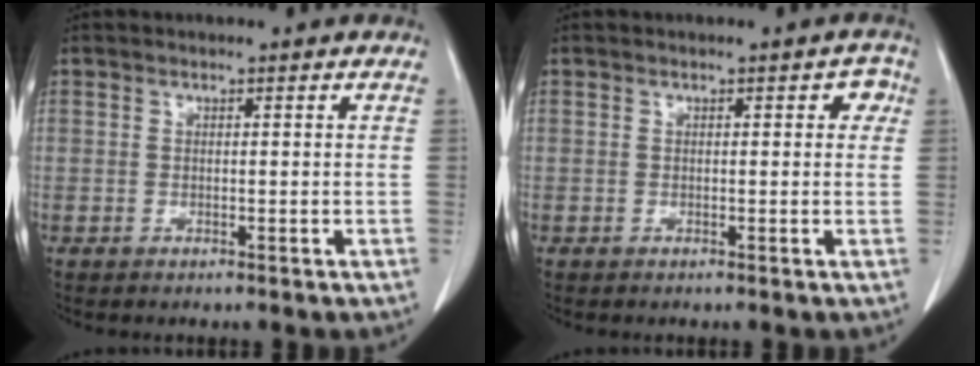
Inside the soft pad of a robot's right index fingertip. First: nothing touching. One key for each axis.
{"total": 2.0, "fx": 0.5, "fy": 1.2, "fz": 1.5, "tx": -0.007, "ty": 0.014, "tz": 0.001}